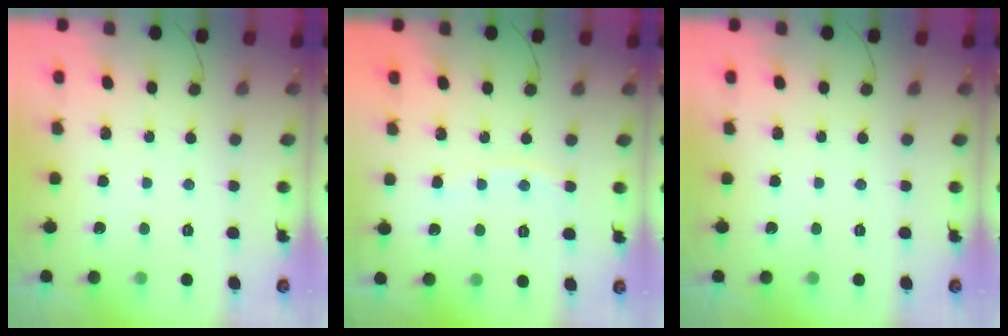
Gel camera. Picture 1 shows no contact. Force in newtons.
{"total": 5.3, "press": 5.3, "slide": 0.7}
{"total": 0.0}